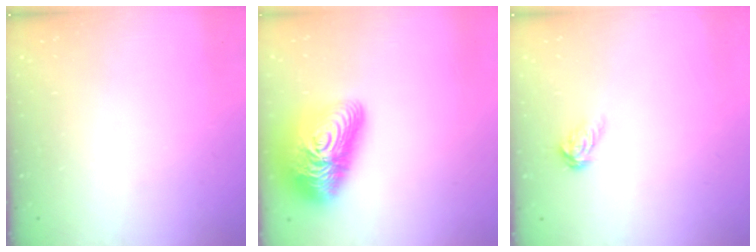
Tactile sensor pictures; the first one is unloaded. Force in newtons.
{"total": 23.0, "press": 23.0, "slide": 1.5}
{"total": 6.2, "press": 6.2, "slide": 0.4}